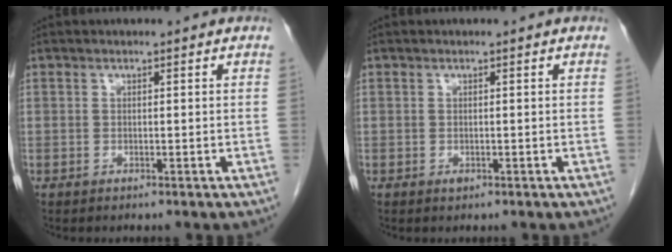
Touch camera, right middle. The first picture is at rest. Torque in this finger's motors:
{"motor_torque": [0.17, -0.29, 0.01, 0.00]}